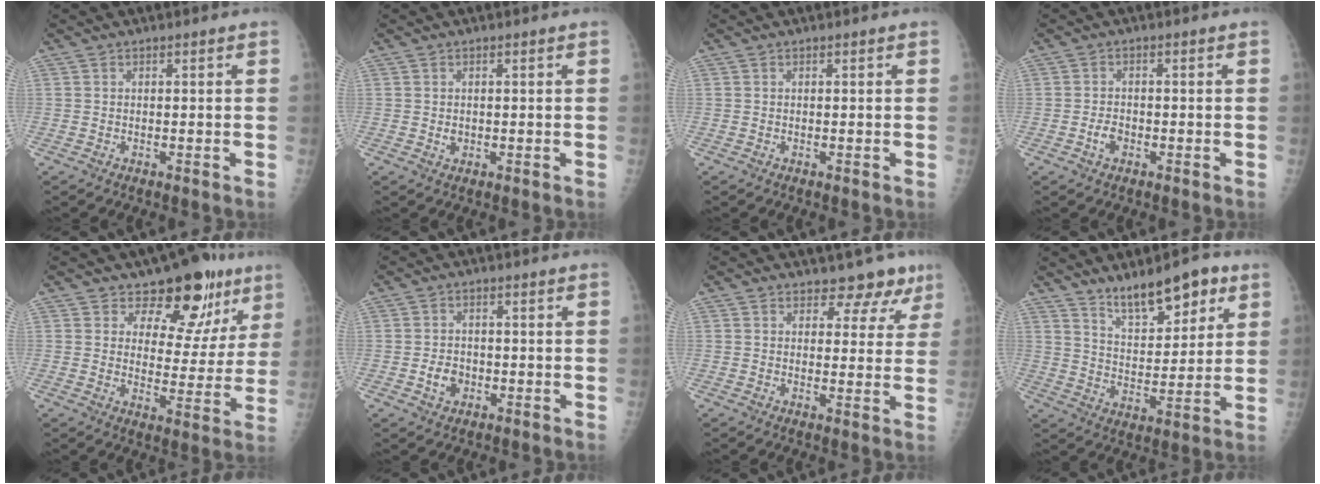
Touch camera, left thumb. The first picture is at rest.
{"total": 1.2, "force": [0.0, 1.0, 0.6], "torque": [-0.008, 0.000, 0.004]}
{"total": 0.0}
{"total": 2.4, "force": [-1.0, 1.7, 1.4], "torque": [-0.021, 0.007, -0.018]}
{"total": 14.2, "force": [9.3, 8.2, 6.7], "torque": [-0.030, -0.049, 0.123]}
{"total": 3.6, "force": [-1.0, 2.9, 1.9], "torque": [-0.020, 0.005, -0.016]}
{"total": 7.5, "force": [6.2, 3.9, 1.7], "torque": [0.021, -0.033, 0.060]}
{"total": 12.3, "force": [8.3, 4.8, 7.7], "torque": [-0.092, -0.048, 0.142]}